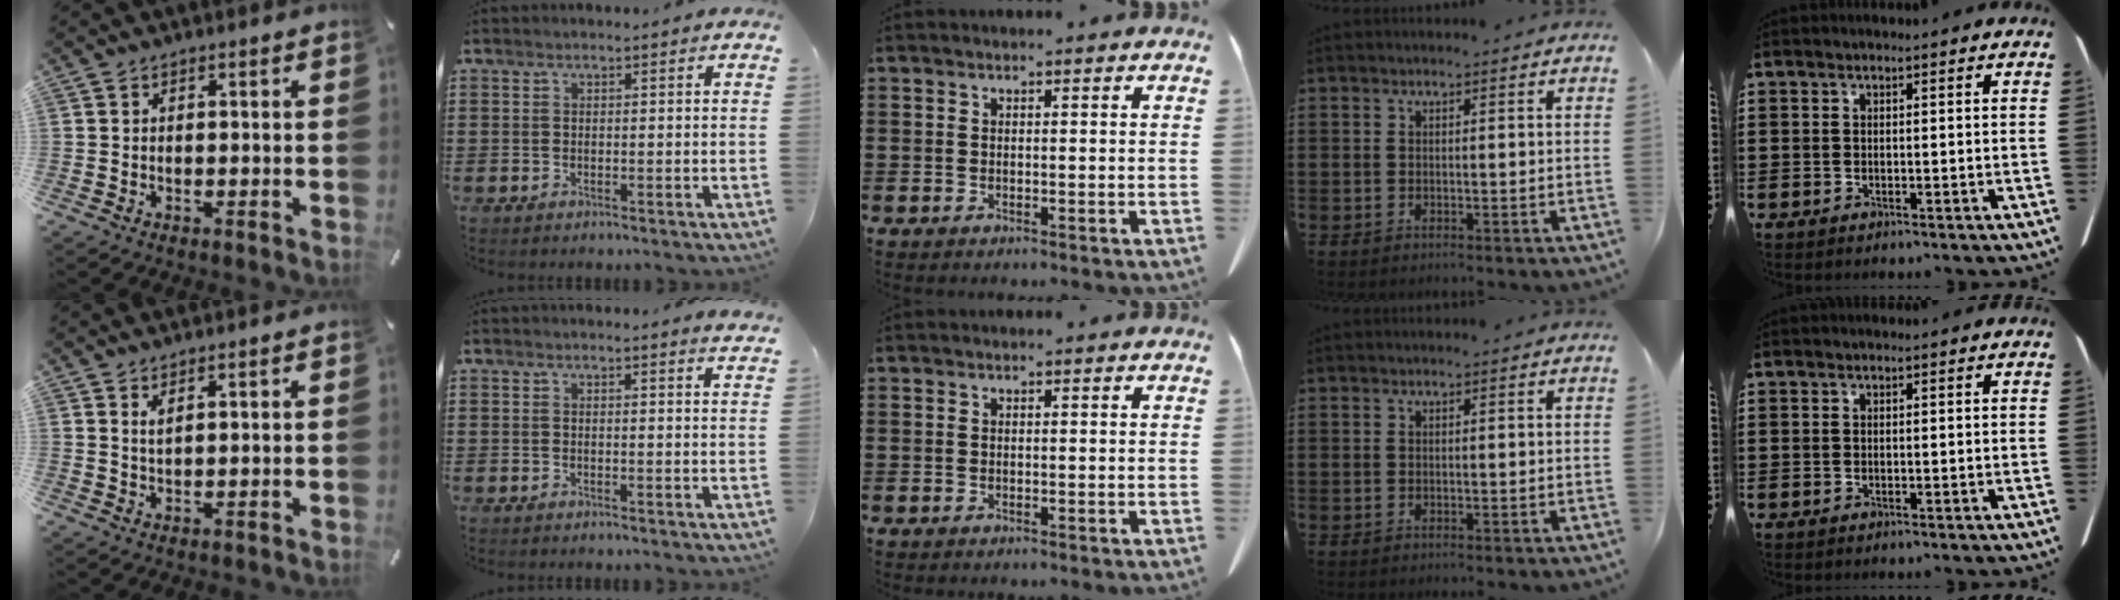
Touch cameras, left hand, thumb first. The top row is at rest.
{"thumb": {"total": 1.9, "force": [1.3, 0.5, 1.3], "torque": [-0.027, 0.000, 0.023]}, "index": {"total": 1.4, "force": [1.3, -0.1, 0.4], "torque": [-0.004, -0.005, 0.024]}}